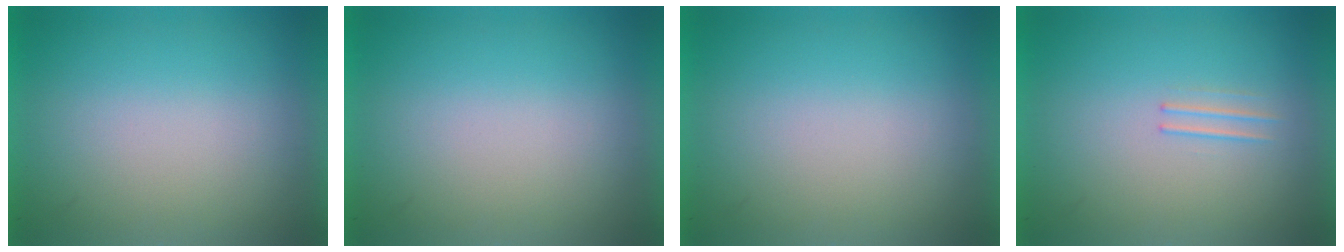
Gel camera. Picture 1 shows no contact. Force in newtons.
{"total": 0.0}
{"total": 0.0}
{"total": 1.1}